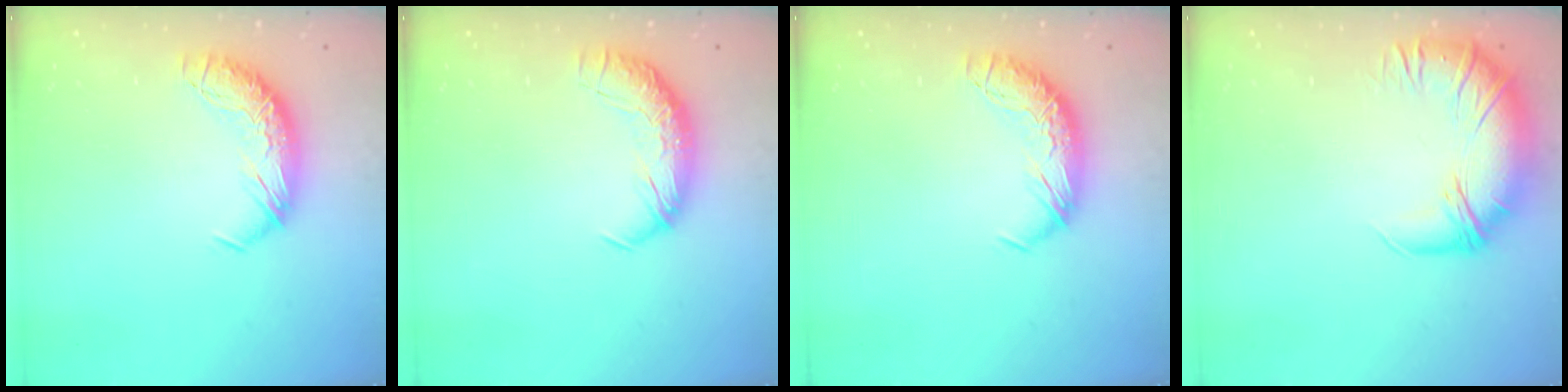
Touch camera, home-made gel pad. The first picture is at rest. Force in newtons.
{"total": 2.3, "press": 1.1, "slide": 2.1}
{"total": 0.0}
{"total": 2.8, "press": 0.1, "slide": 2.8}